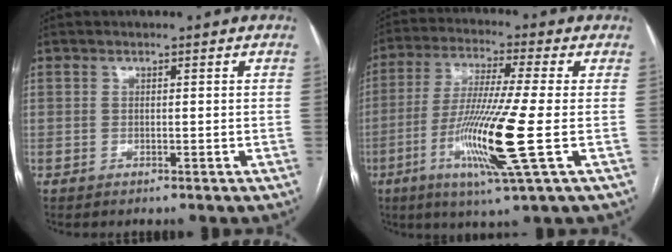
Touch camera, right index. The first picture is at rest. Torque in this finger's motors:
{"motor_torque": [1.91, -0.24, 0.71, 0.21]}